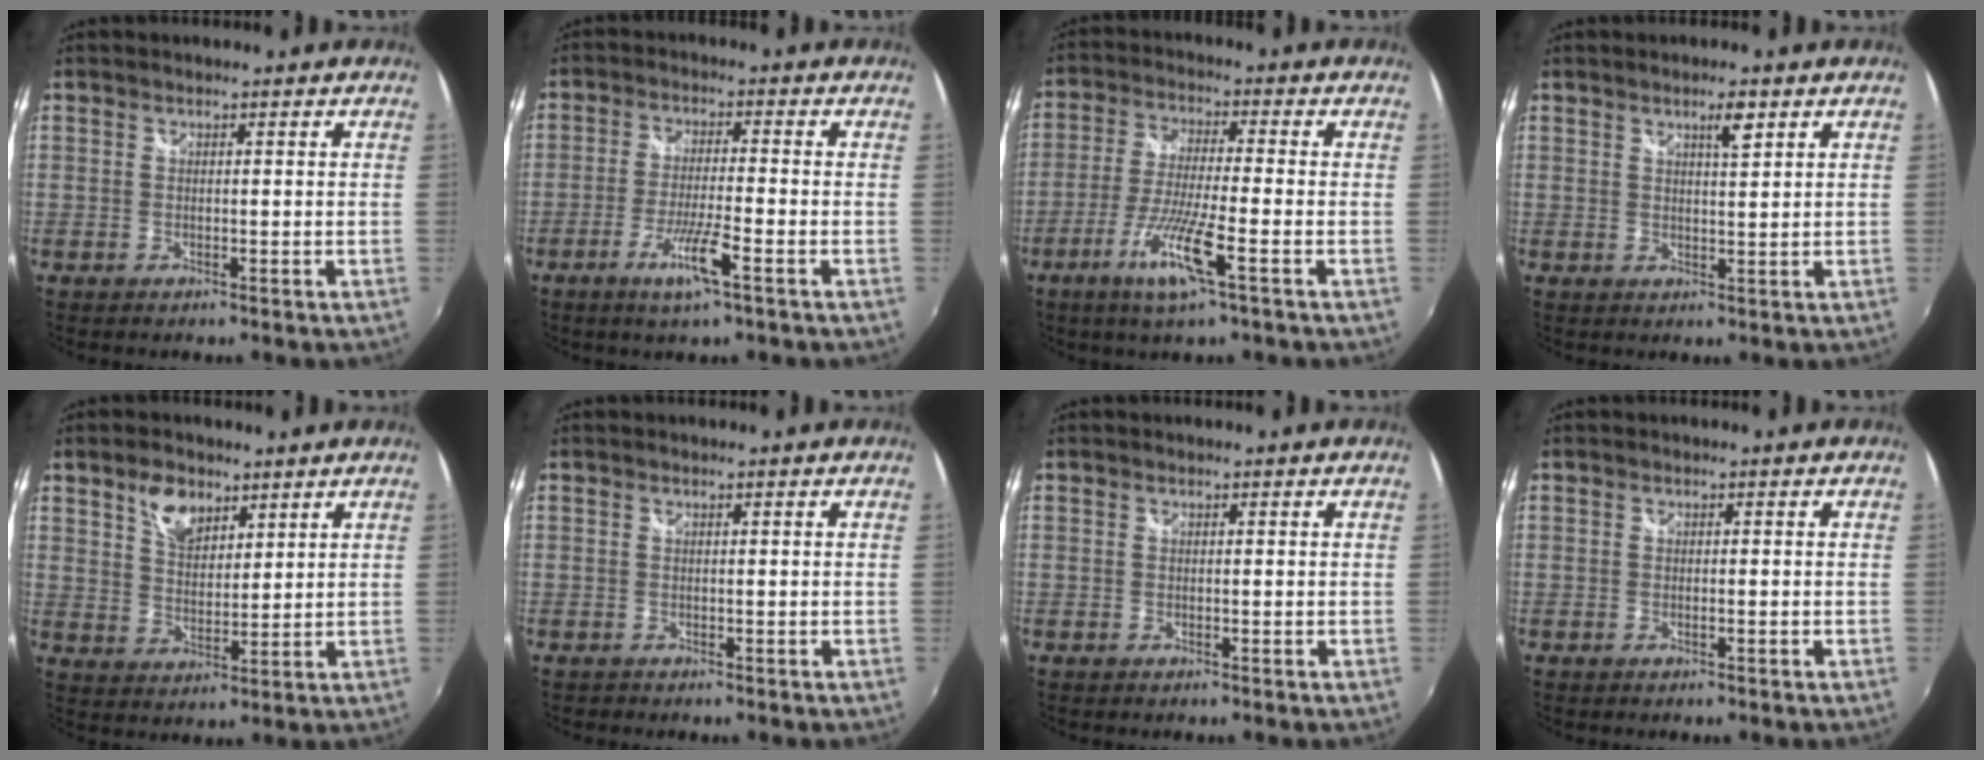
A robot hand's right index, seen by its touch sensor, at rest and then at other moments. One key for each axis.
{"total": 7.0, "fx": -3.7, "fy": 0.0, "fz": 6.0, "tx": -0.119, "ty": -0.012, "tz": -0.071}
{"total": 9.9, "fx": -4.7, "fy": 0.2, "fz": 8.7, "tx": -0.180, "ty": -0.013, "tz": -0.091}
{"total": 3.1, "fx": 1.9, "fy": 0.6, "fz": 2.4, "tx": -0.037, "ty": 0.004, "tz": 0.031}
{"total": 6.8, "fx": 4.2, "fy": 3.8, "fz": 3.7, "tx": -0.061, "ty": 0.008, "tz": 0.076}
{"total": 0.0}
{"total": 0.0}
{"total": 0.9, "fx": -0.4, "fy": 0.0, "fz": 0.7, "tx": -0.010, "ty": 0.002, "tz": -0.008}